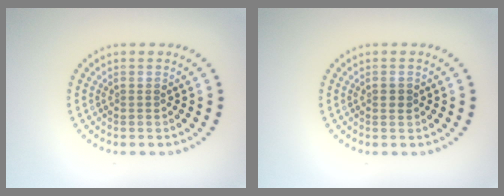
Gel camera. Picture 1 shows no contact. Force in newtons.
{"total": 0.8, "press": 0.8, "slide": 0.1}